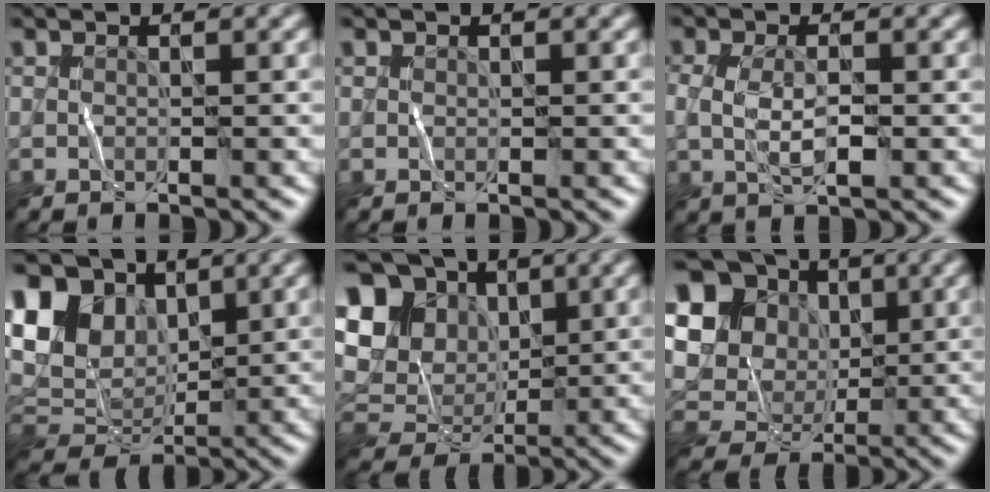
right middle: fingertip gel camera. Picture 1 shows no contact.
{"total": 0.8, "force": [0.1, -0.4, -0.7], "torque": [0.012, 0.003, 0.002]}
{"total": 2.8, "force": [-0.1, 1.2, 2.5], "torque": [-0.063, 0.001, -0.003]}
{"total": 10.1, "force": [3.9, 7.3, 5.7], "torque": [-0.138, 0.027, 0.072]}
{"total": 10.3, "force": [3.2, 8.2, 5.3], "torque": [-0.126, 0.021, 0.047]}
{"total": 16.8, "force": [4.5, 15.2, 5.6], "torque": [-0.184, 0.020, 0.074]}